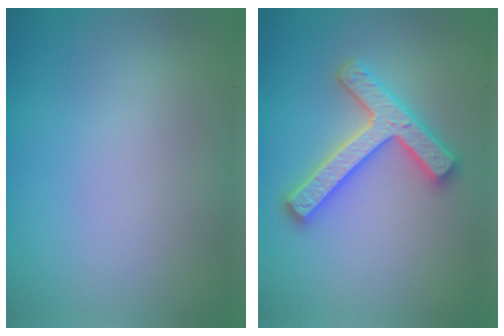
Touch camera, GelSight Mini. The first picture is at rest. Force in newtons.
{"total": 4.8, "press": 4.7, "slide": 0.9}